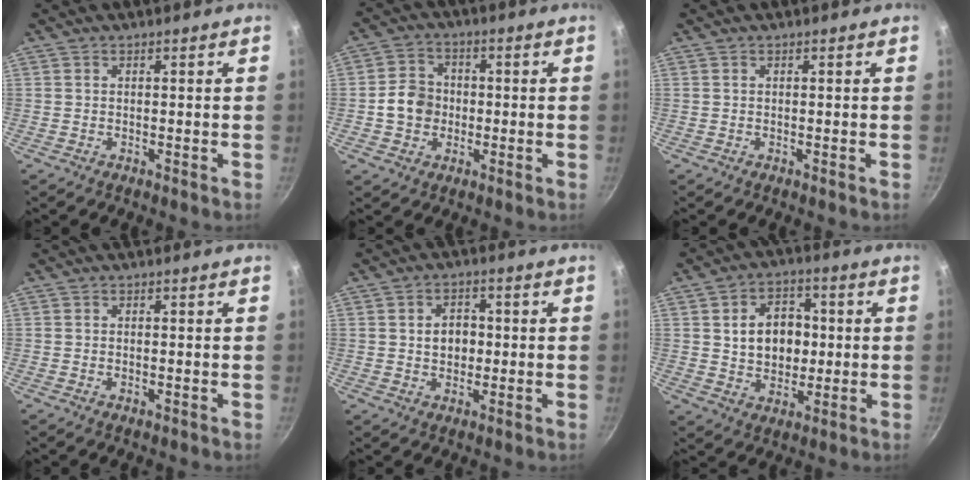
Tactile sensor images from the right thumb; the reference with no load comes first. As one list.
[{"total": 7.1, "force": [-0.8, 6.2, 3.3], "torque": [-0.028, 0.018, -0.024]}, {"total": 0.0}, {"total": 0.9, "force": [-0.1, 0.4, 0.8], "torque": [-0.013, 0.000, -0.003]}, {"total": 5.3, "force": [0.3, 4.2, 3.3], "torque": [-0.029, 0.007, 0.003]}, {"total": 11.2, "force": [1.2, 8.5, 7.1], "torque": [-0.078, 0.004, 0.022]}]